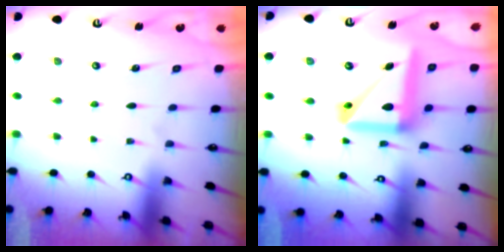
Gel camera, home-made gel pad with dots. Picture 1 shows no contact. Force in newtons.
{"total": 16.4, "press": 16.3, "slide": 2.0}